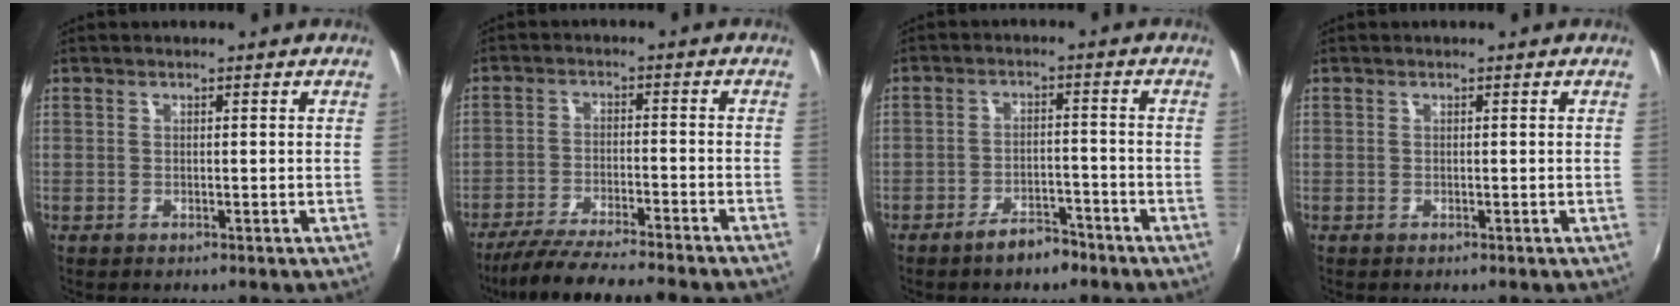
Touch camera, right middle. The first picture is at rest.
{"total": 14.0, "force": [-12.4, 0.1, 6.4], "torque": [-0.131, -0.025, -0.196]}
{"total": 5.1, "force": [-4.1, 2.0, 2.3], "torque": [-0.050, 0.008, -0.056]}
{"total": 0.0}